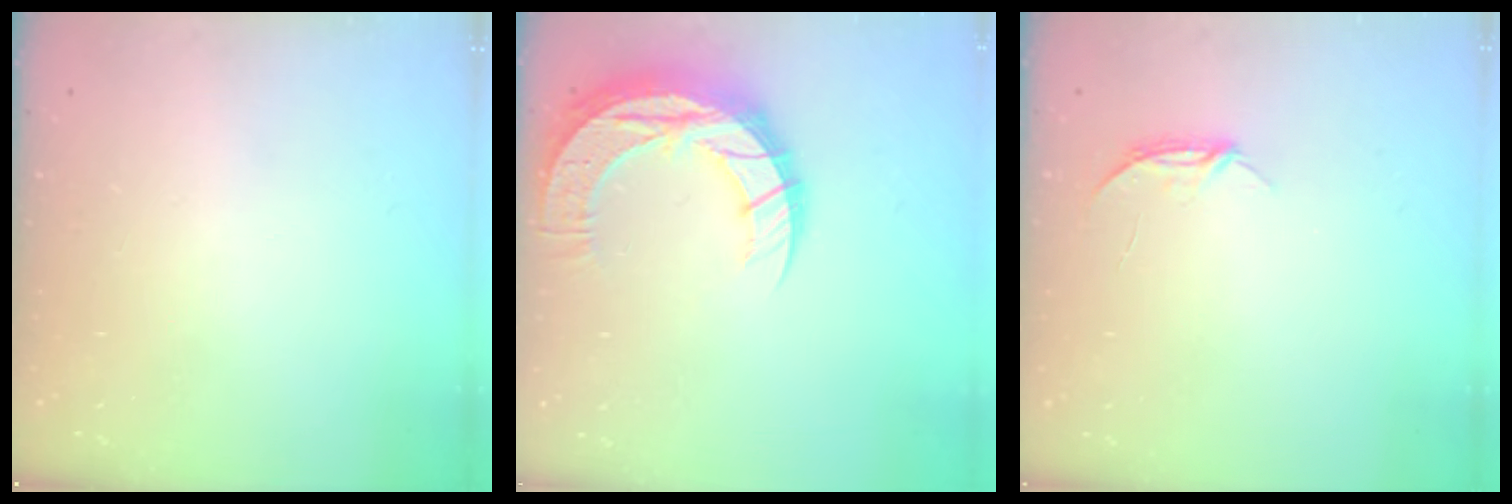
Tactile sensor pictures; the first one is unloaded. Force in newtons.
{"total": 15.8, "press": 15.7, "slide": 1.1}
{"total": 3.8, "press": 3.8, "slide": 0.5}